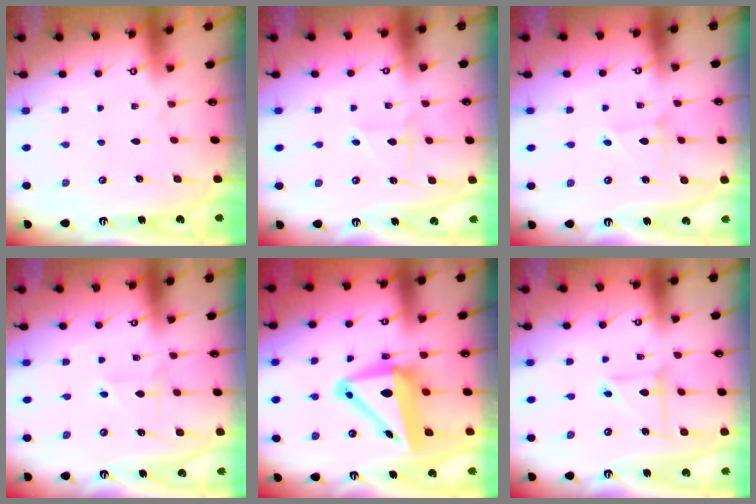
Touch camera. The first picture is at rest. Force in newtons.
{"total": 3.9, "press": 3.9, "slide": 0.5}
{"total": 2.2, "press": 2.2, "slide": 0.1}
{"total": 4.1, "press": 4.0, "slide": 0.6}
{"total": 12.0, "press": 11.7, "slide": 2.5}
{"total": 4.6, "press": 4.6, "slide": 0.5}